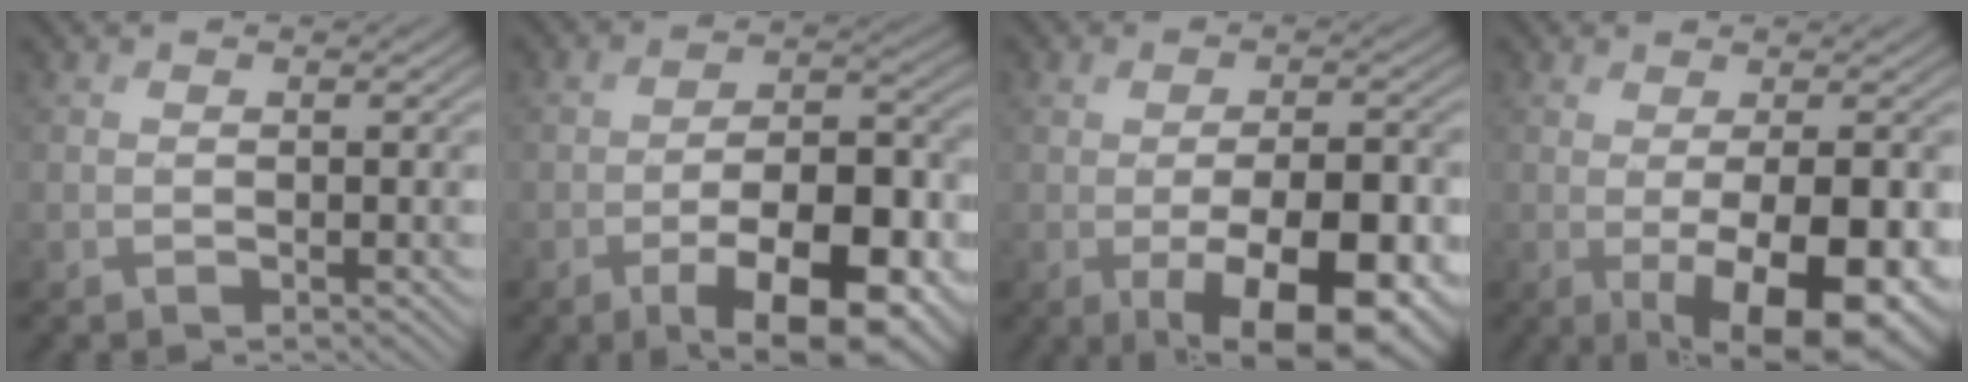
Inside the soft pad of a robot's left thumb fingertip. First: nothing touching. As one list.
[{"total": 12.5, "force": [-5.2, 5.7, 9.9], "torque": [-0.150, -0.010, -0.080]}, {"total": 11.7, "force": [-3.3, 5.3, 9.9], "torque": [-0.132, -0.018, -0.039]}, {"total": 10.3, "force": [-1.7, 3.4, 9.5], "torque": [-0.116, -0.009, -0.013]}]